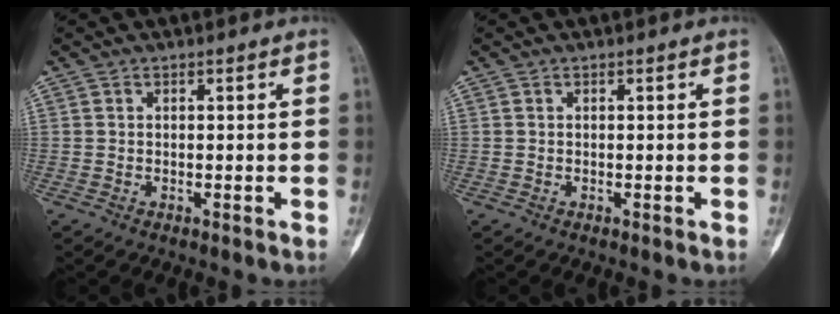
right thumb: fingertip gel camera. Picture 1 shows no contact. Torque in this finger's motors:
{"motor_torque": [0.04, 0.01, 0.06, -0.05, 0.00]}